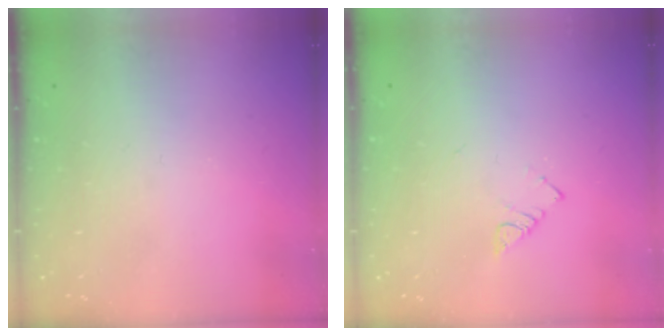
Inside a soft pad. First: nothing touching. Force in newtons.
{"total": 2.7, "press": 2.7, "slide": 0.4}